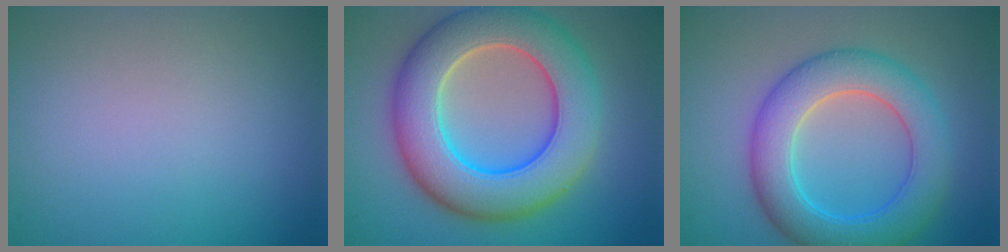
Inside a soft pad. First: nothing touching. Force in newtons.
{"total": 10.6, "press": 10.6, "slide": 0.5}
{"total": 7.2, "press": 7.2, "slide": 0.1}